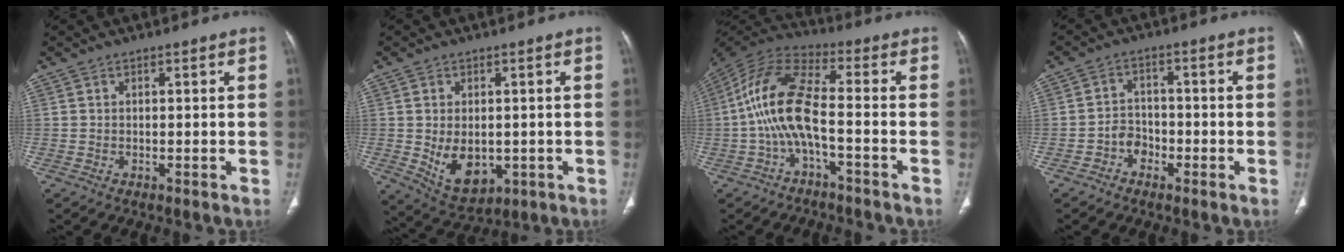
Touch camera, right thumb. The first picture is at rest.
{"total": 8.7, "force": [-1.2, 5.8, 6.4], "torque": [-0.081, -0.009, 0.004]}
{"total": 12.2, "force": [-2.7, 4.1, 11.1], "torque": [-0.239, 0.054, -0.061]}
{"total": 3.7, "force": [-2.0, 2.9, 1.1], "torque": [0.004, 0.021, -0.044]}